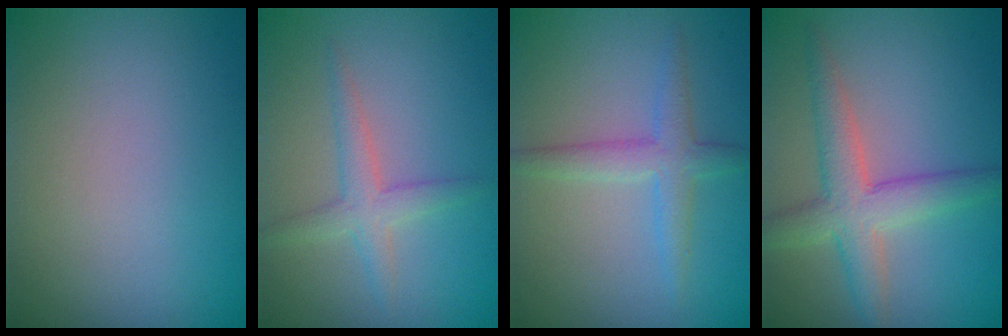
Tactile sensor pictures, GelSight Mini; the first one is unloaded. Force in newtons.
{"total": 2.3, "press": 2.3, "slide": 0.2}
{"total": 2.8, "press": 2.8, "slide": 0.1}
{"total": 4.4, "press": 4.4, "slide": 0.3}